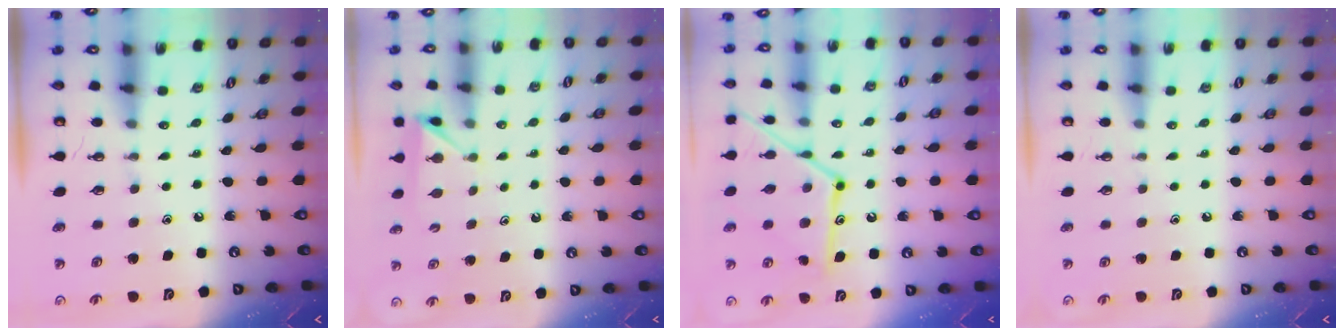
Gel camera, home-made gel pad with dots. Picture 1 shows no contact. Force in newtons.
{"total": 2.8, "press": 2.8, "slide": 0.5}
{"total": 16.2, "press": 16.2, "slide": 1.2}
{"total": 0.0}